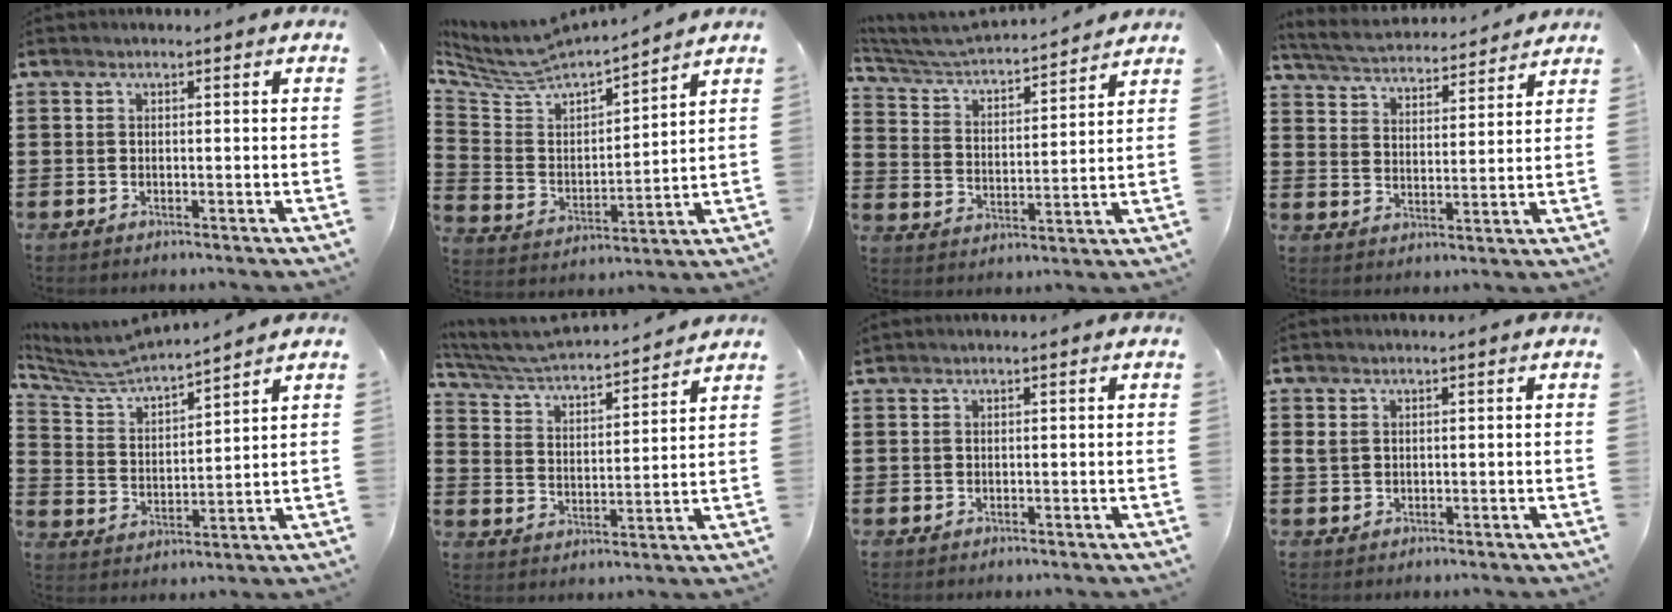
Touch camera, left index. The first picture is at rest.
{"total": 5.5, "force": [5.0, 1.3, 1.9], "torque": [-0.066, -0.038, 0.078]}
{"total": 3.9, "force": [3.7, 0.4, 1.0], "torque": [-0.041, -0.034, 0.055]}
{"total": 4.2, "force": [4.2, 0.1, 0.4], "torque": [-0.033, -0.028, 0.069]}
{"total": 5.8, "force": [5.6, 0.4, 1.5], "torque": [-0.059, -0.038, 0.092]}
{"total": 4.6, "force": [4.4, 0.2, 1.3], "torque": [-0.048, -0.035, 0.069]}
{"total": 0.7, "force": [0.6, 0.3, 0.0], "torque": [-0.003, 0.001, 0.013]}
{"total": 1.3, "force": [0.6, 1.0, 0.6], "torque": [-0.016, 0.006, 0.011]}